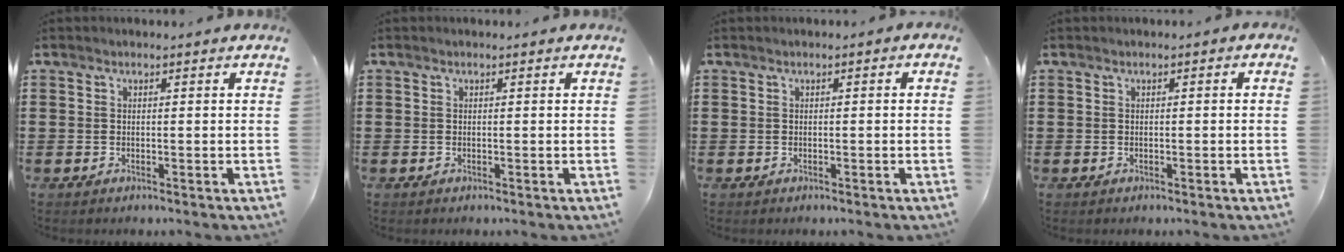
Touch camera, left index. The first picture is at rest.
{"total": 0.0}
{"total": 0.6, "force": [-0.4, 0.4, 0.1], "torque": [-0.003, 0.001, -0.010]}
{"total": 0.6, "force": [-0.4, 0.4, 0.1], "torque": [-0.003, 0.001, -0.010]}